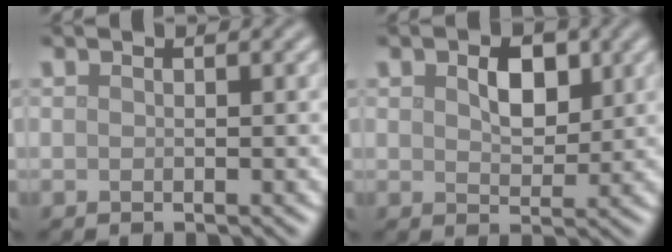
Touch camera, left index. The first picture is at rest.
{"total": 3.0, "force": [1.0, 1.9, 2.2], "torque": [-0.040, 0.000, 0.016]}